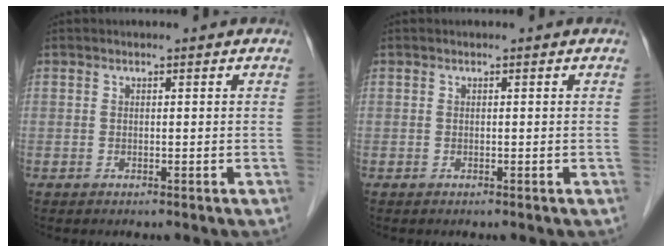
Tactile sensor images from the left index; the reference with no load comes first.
{"total": 0.0}